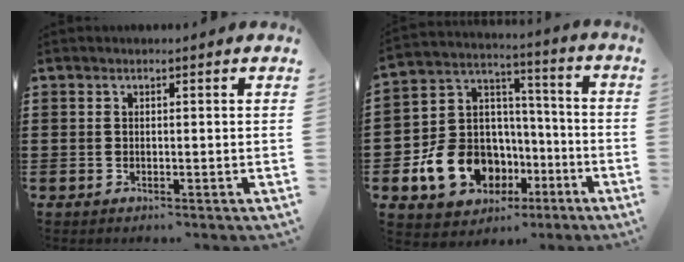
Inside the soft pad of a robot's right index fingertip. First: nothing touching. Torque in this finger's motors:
{"motor_torque": [2.14, 0.00, 1.06, 0.21]}